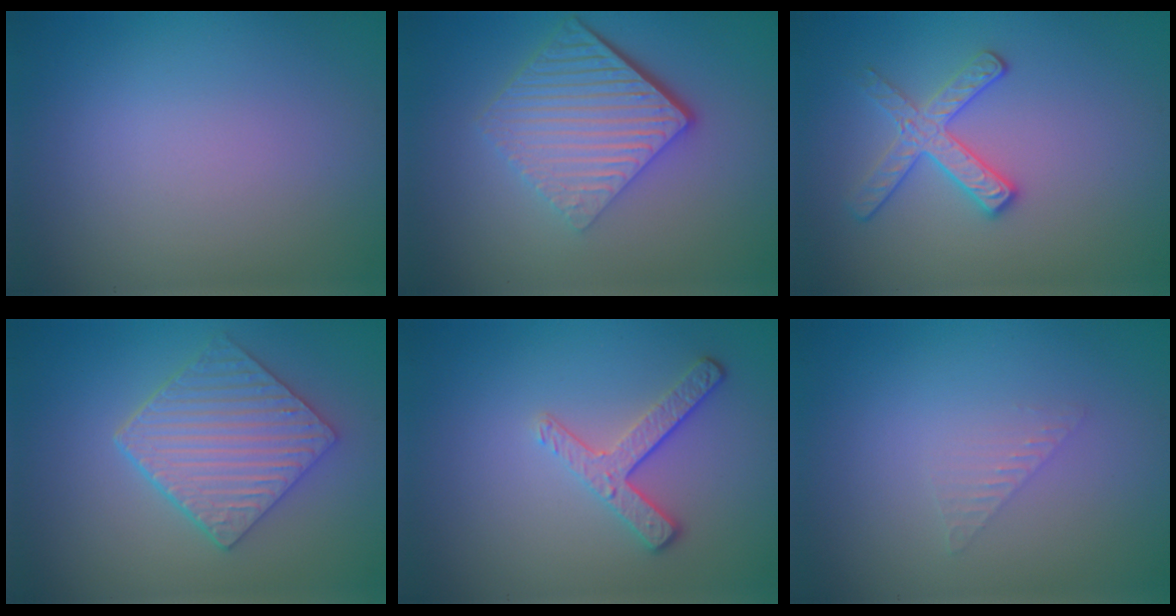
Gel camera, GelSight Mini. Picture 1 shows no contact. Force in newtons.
{"total": 7.0, "press": 4.5, "slide": 5.3}
{"total": 2.8, "press": 2.7, "slide": 0.6}
{"total": 5.3, "press": 4.4, "slide": 2.9}
{"total": 2.7, "press": 2.3, "slide": 1.5}
{"total": 1.0, "press": 1.0, "slide": 0.0}